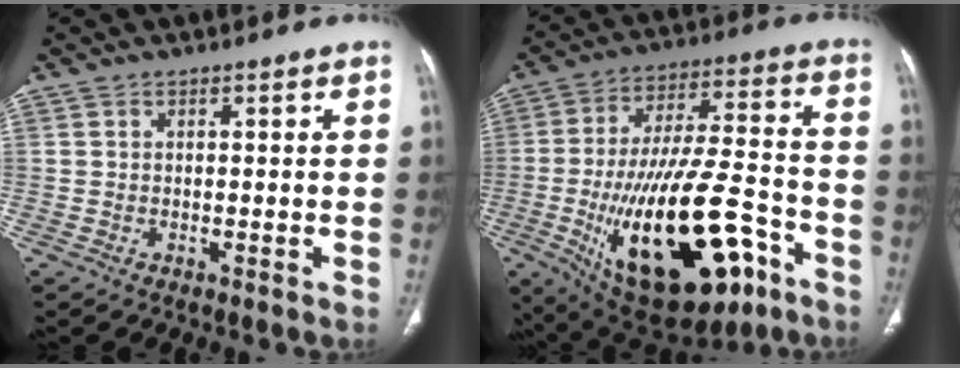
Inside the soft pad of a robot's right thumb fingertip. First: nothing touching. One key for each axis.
{"total": 29.3, "fx": -11.7, "fy": 12.5, "fz": 23.8, "tx": -0.394, "ty": 0.043, "tz": -0.164}